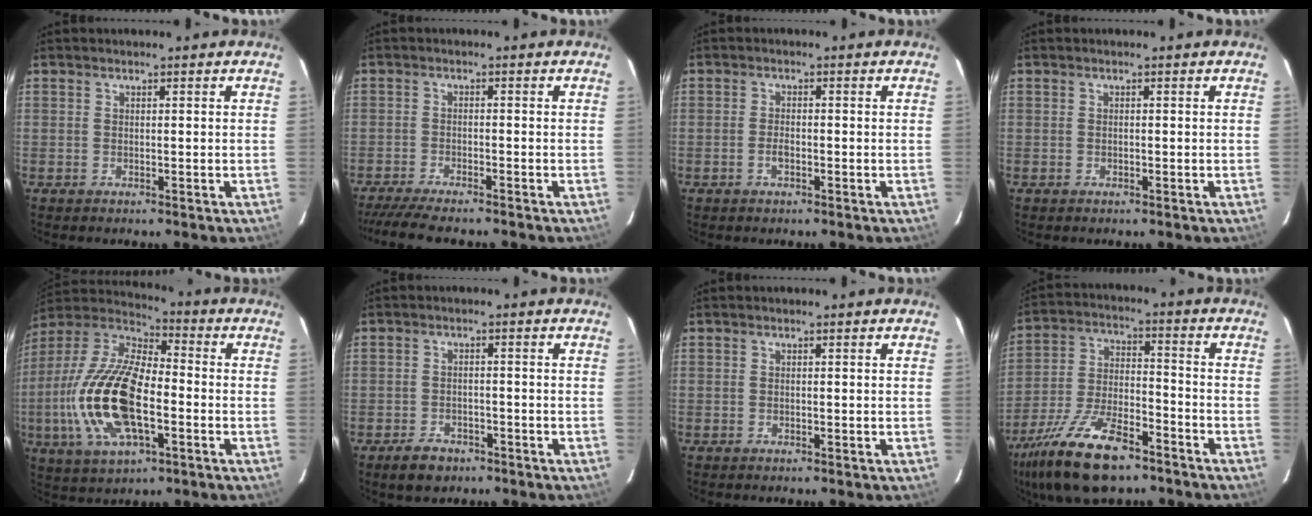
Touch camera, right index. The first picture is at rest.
{"total": 8.7, "force": [-7.5, 0.8, 4.2], "torque": [-0.100, -0.022, -0.127]}
{"total": 1.9, "force": [-0.8, 1.0, 1.5], "torque": [-0.031, 0.001, -0.014]}
{"total": 0.0}
{"total": 21.0, "force": [-4.4, 9.1, 18.4], "torque": [-0.395, -0.009, -0.084]}
{"total": 4.9, "force": [-3.3, 3.1, 1.9], "torque": [-0.046, 0.006, -0.046]}
{"total": 0.0}
{"total": 19.2, "force": [-13.1, 7.2, 12.0], "torque": [-0.251, -0.030, -0.233]}